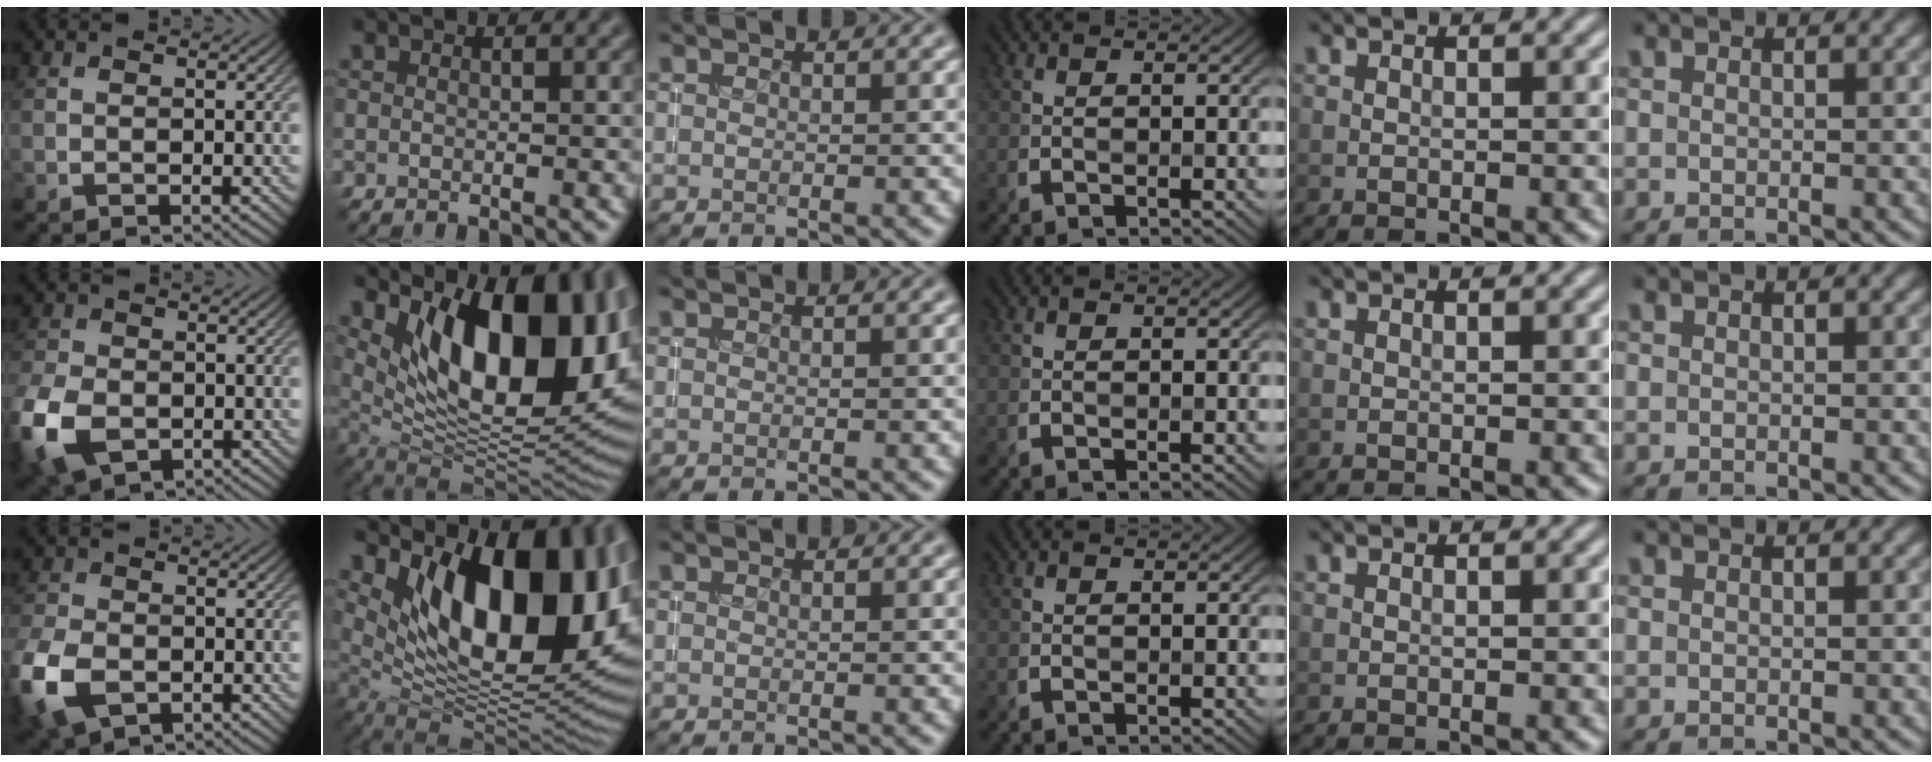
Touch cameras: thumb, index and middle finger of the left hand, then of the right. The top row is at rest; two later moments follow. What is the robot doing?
{"motion": "insert", "object": "coin"}